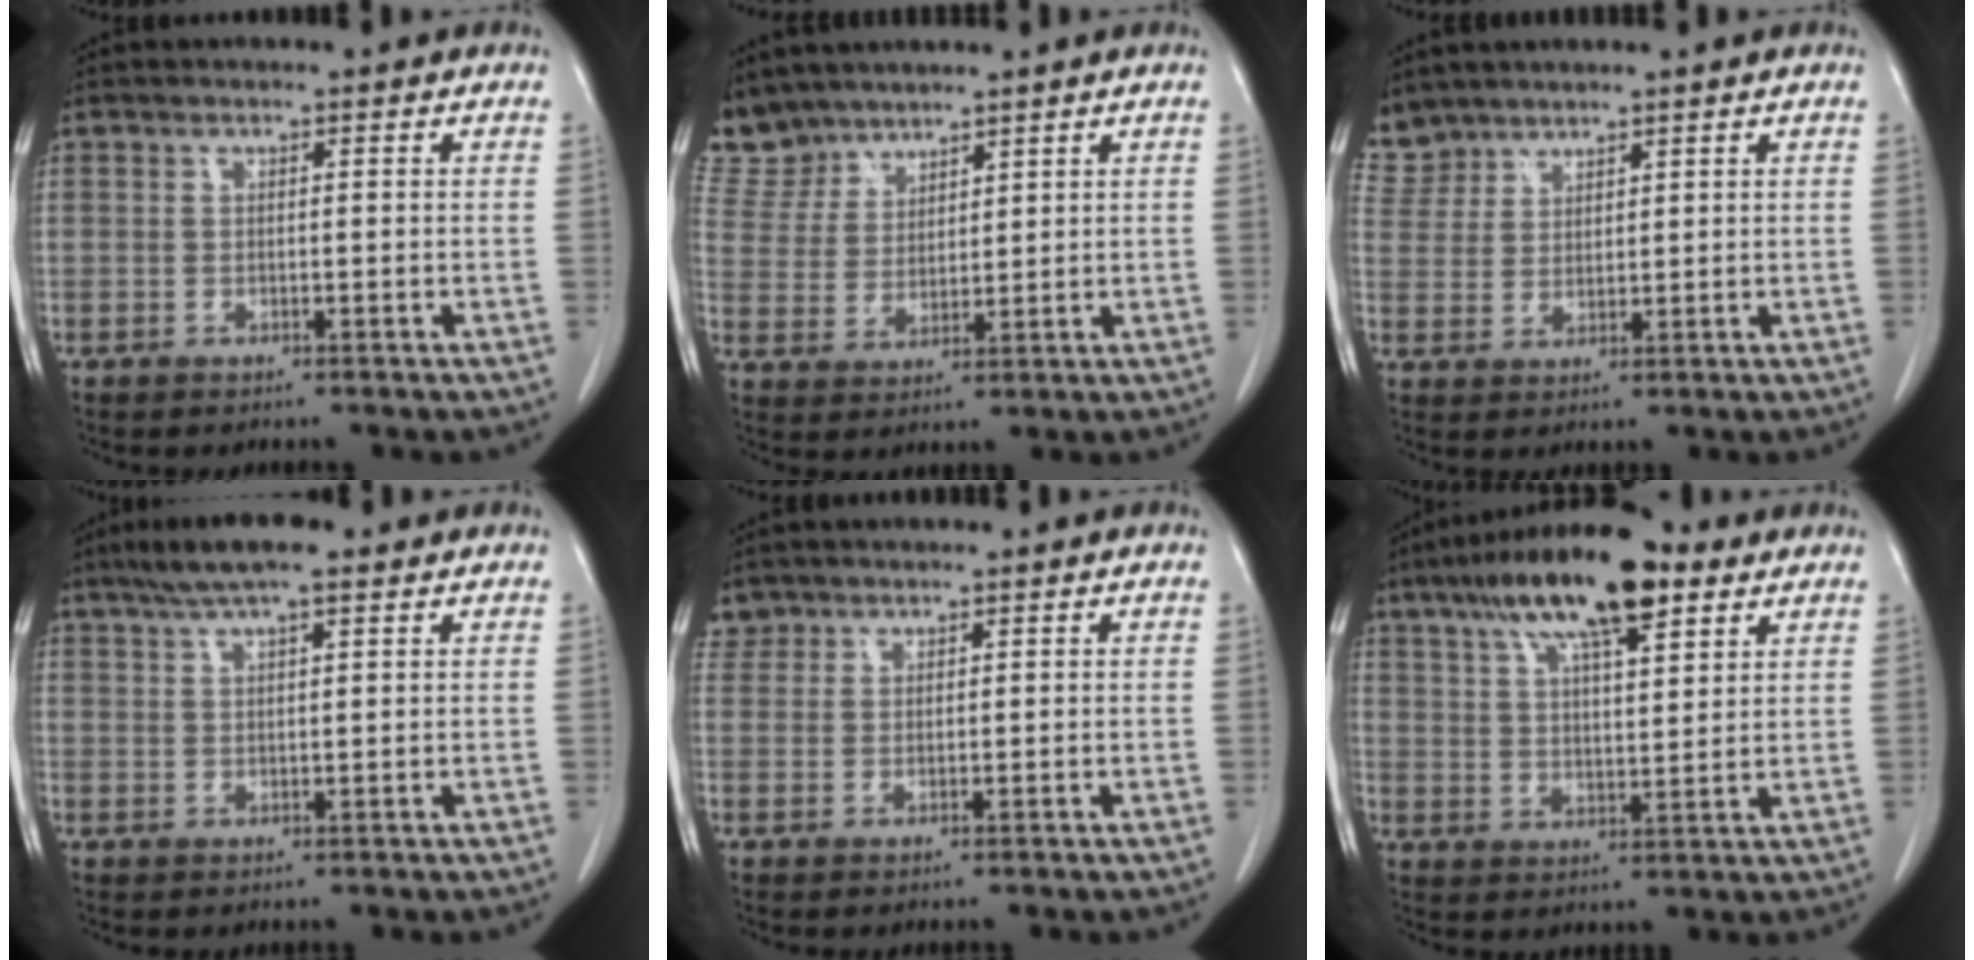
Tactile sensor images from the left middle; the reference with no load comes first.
{"total": 6.5, "force": [6.0, 2.5, -0.1], "torque": [-0.004, 0.004, 0.135]}
{"total": 5.0, "force": [4.5, 2.1, -0.4], "torque": [0.010, 0.006, 0.099]}
{"total": 7.1, "force": [5.1, 1.1, 4.8], "torque": [-0.088, 0.023, 0.086]}
{"total": 1.9, "force": [1.6, 1.1, -0.3], "torque": [0.012, 0.008, 0.028]}
{"total": 15.9, "force": [9.6, 4.2, 11.9], "torque": [-0.216, 0.029, 0.164]}